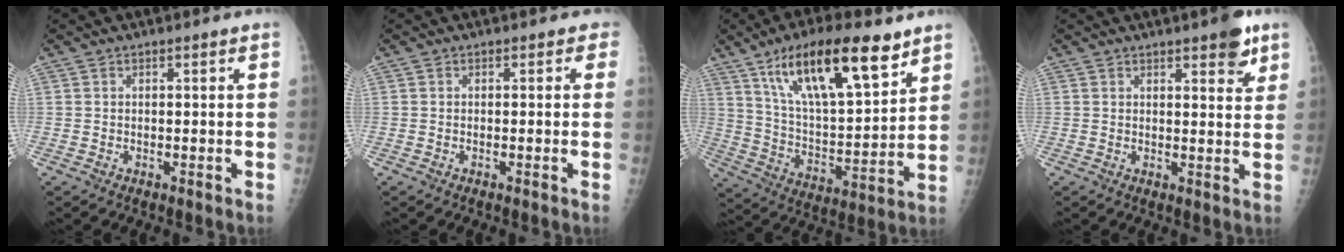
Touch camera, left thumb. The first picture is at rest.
{"total": 1.1, "force": [0.1, 1.0, 0.6], "torque": [0.015, 0.005, -0.012]}
{"total": 21.8, "force": [13.0, 7.2, 16.0], "torque": [-0.245, -0.044, 0.232]}
{"total": 5.7, "force": [3.5, 1.9, 4.1], "torque": [-0.037, -0.016, 0.038]}